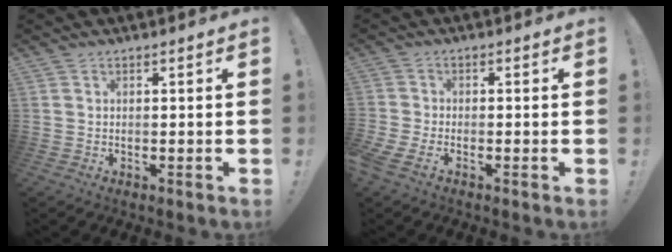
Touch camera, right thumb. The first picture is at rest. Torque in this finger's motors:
{"motor_torque": [1.63, 1.56, 0.34, -0.17, 0.65]}